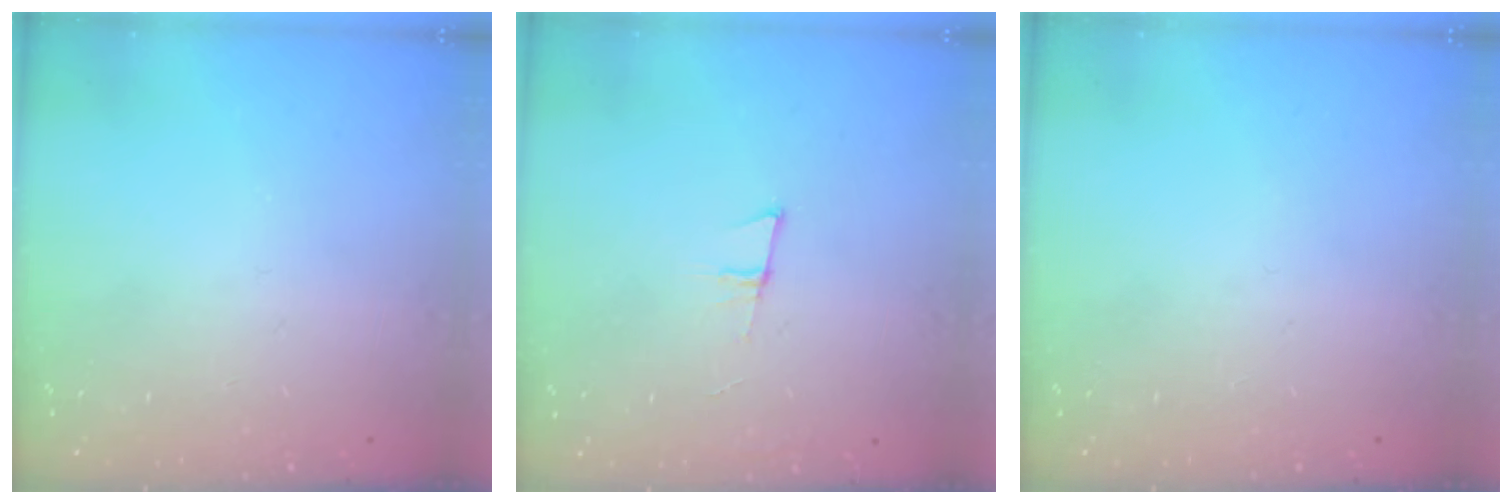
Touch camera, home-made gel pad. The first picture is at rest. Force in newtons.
{"total": 5.4, "press": 4.6, "slide": 2.7}
{"total": 0.0}